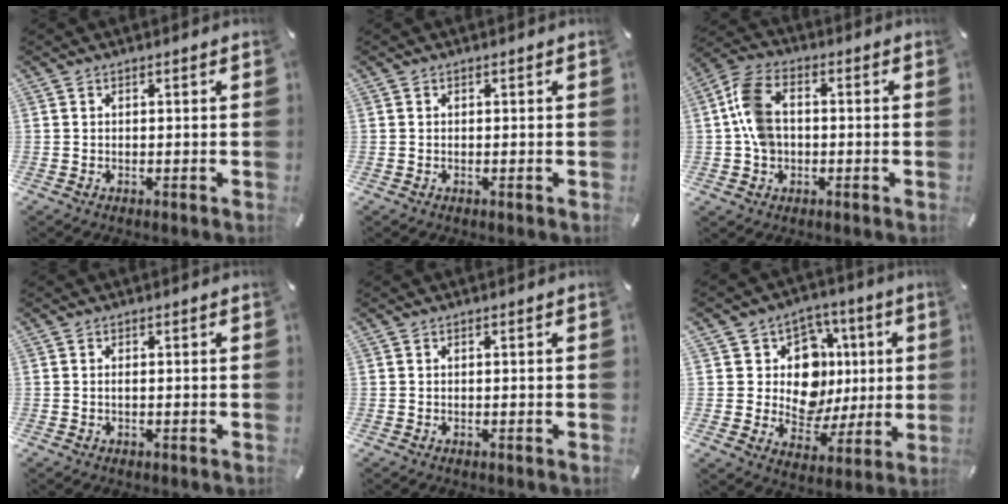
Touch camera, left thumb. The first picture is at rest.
{"total": 0.0}
{"total": 9.3, "force": [0.0, 7.1, 6.0], "torque": [-0.137, 0.015, 0.002]}
{"total": 0.5, "force": [0.0, 0.3, 0.4], "torque": [-0.010, -0.001, -0.001]}
{"total": 0.0}
{"total": 14.5, "force": [2.1, 12.9, 6.3], "torque": [-0.083, -0.019, 0.049]}